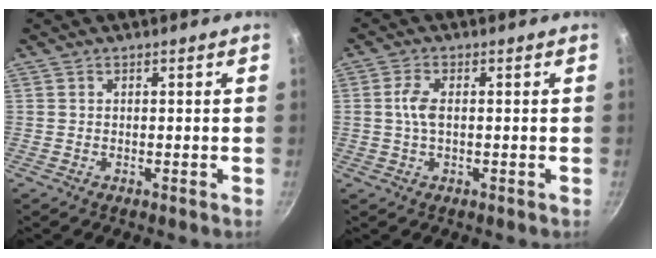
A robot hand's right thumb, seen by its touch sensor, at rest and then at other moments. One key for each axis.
{"total": 3.7, "fx": 0.1, "fy": 1.8, "fz": 3.2, "tx": -0.073, "ty": 0.007, "tz": -0.002}